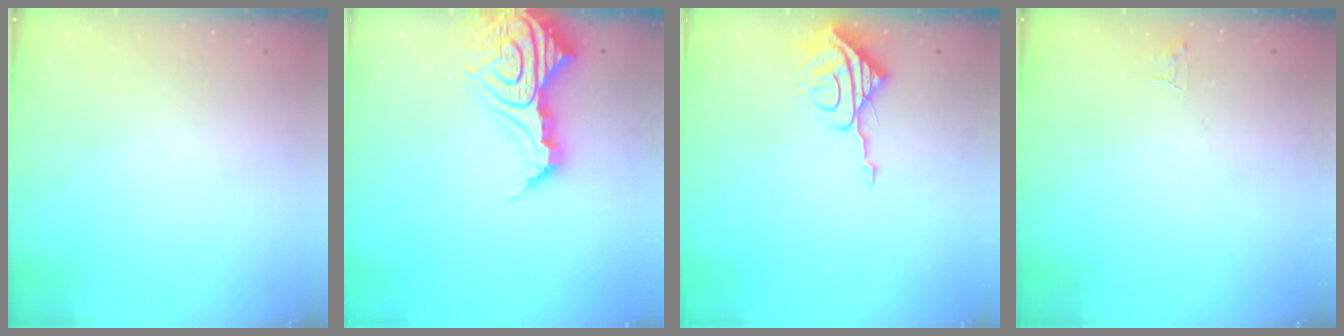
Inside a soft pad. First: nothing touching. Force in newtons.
{"total": 20.1, "press": 19.9, "slide": 2.7}
{"total": 8.8, "press": 8.8, "slide": 0.7}
{"total": 2.8, "press": 2.8, "slide": 0.2}